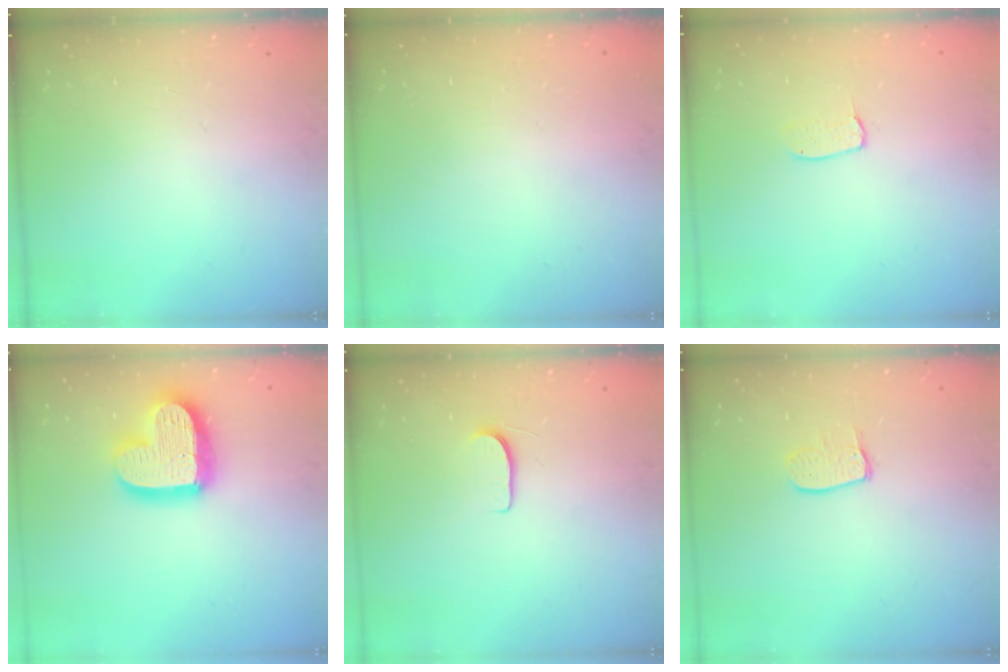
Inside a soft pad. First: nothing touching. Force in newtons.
{"total": 0.0}
{"total": 4.0, "press": 4.0, "slide": 0.2}
{"total": 18.6, "press": 18.6, "slide": 1.3}
{"total": 5.0, "press": 5.0, "slide": 0.5}
{"total": 7.5, "press": 7.5, "slide": 0.6}